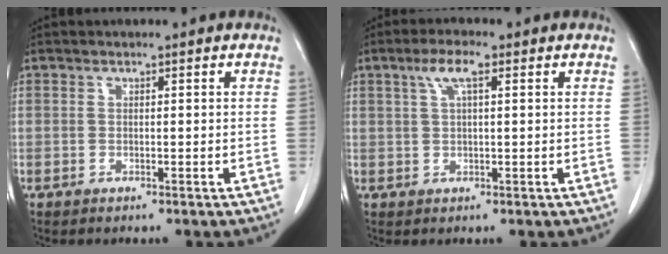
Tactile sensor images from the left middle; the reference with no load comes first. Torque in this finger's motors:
{"motor_torque": [0.87, -0.17, 0.03, 0.04]}